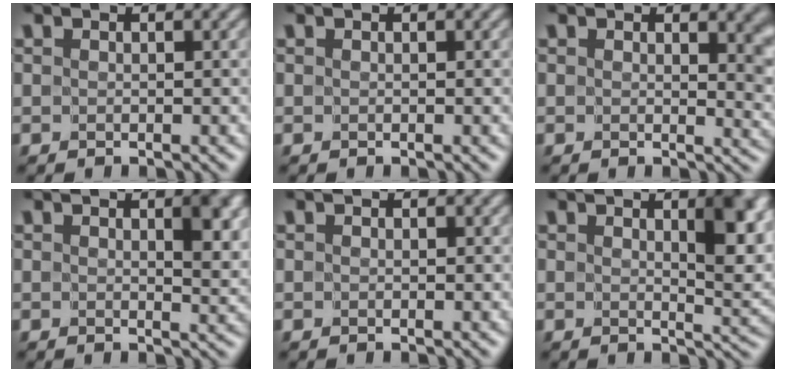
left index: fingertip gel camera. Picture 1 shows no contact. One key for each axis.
{"total": 0.0}
{"total": 3.7, "fx": 1.1, "fy": 2.2, "fz": 2.8, "tx": -0.020, "ty": -0.009, "tz": 0.017}
{"total": 3.0, "fx": 0.9, "fy": 1.4, "fz": 2.5, "tx": -0.031, "ty": -0.006, "tz": 0.017}
{"total": 0.0}
{"total": 4.6, "fx": 1.8, "fy": 1.5, "fz": 4.0, "tx": -0.048, "ty": -0.008, "tz": 0.031}